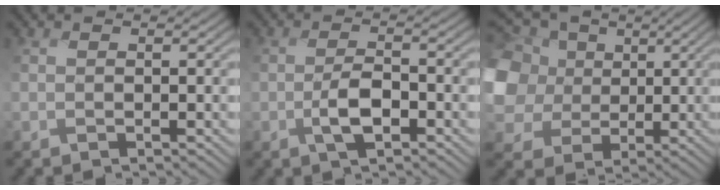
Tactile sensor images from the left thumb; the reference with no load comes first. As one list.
[{"total": 3.4, "force": [-1.4, 1.4, 2.8], "torque": [-0.055, 0.008, -0.032]}, {"total": 14.6, "force": [1.7, 12.3, 7.6], "torque": [-0.268, 0.010, 0.023]}]